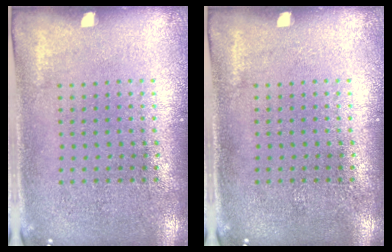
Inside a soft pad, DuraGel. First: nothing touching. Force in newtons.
{"total": 0.0}